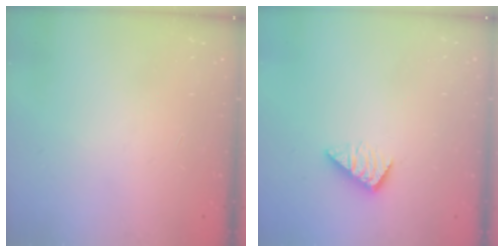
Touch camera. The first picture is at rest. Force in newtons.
{"total": 3.2, "press": 3.2, "slide": 0.5}